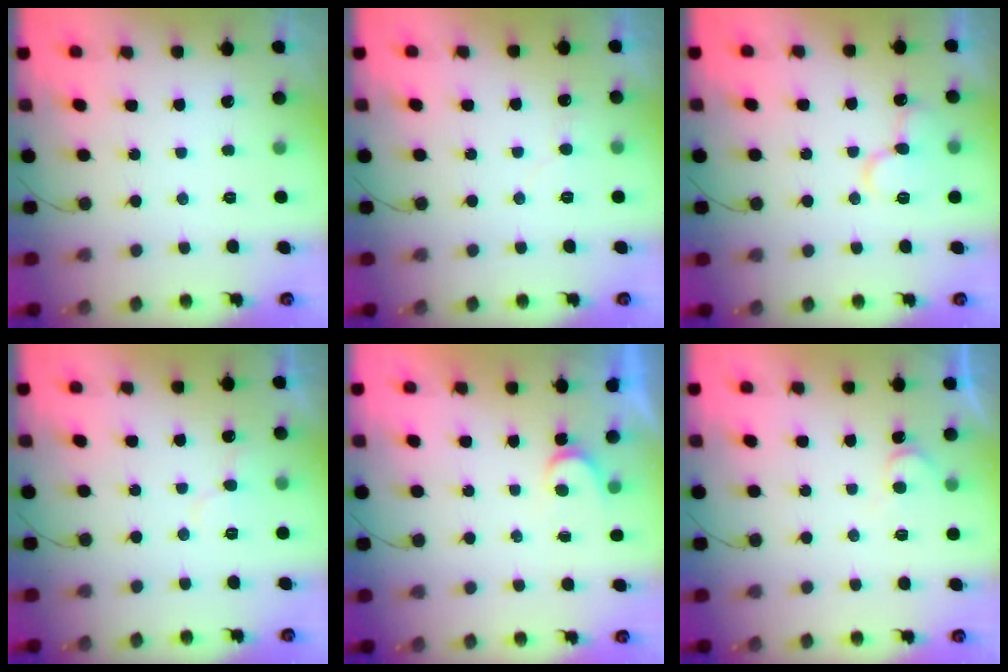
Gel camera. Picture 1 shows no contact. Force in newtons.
{"total": 5.1, "press": 5.0, "slide": 0.5}
{"total": 11.5, "press": 11.4, "slide": 1.4}
{"total": 6.8, "press": 6.8, "slide": 0.5}
{"total": 3.8, "press": 3.8, "slide": 0.3}
{"total": 3.8, "press": 3.8, "slide": 0.3}